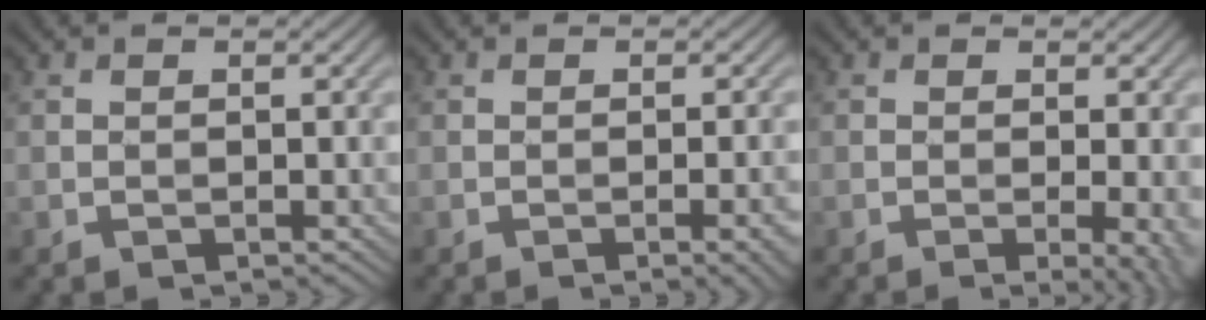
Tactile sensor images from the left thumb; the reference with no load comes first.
{"total": 3.3, "force": [-1.2, 0.6, 3.0], "torque": [-0.036, 0.008, -0.020]}
{"total": 3.7, "force": [-0.7, 0.8, 3.5], "torque": [-0.052, -0.006, -0.010]}